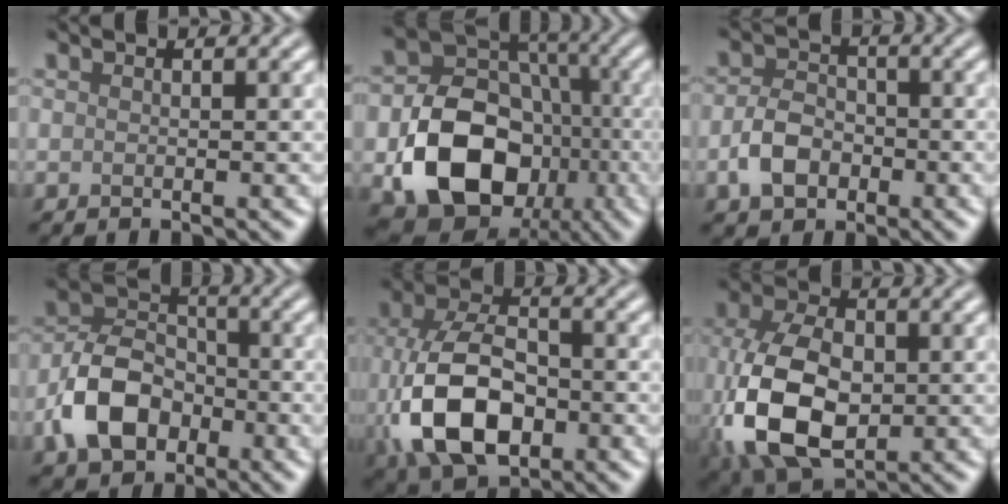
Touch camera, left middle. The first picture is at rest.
{"total": 12.6, "force": [-3.8, 9.5, 7.4], "torque": [-0.132, -0.013, -0.067]}
{"total": 3.6, "force": [-1.5, 2.7, 1.9], "torque": [-0.039, 0.006, -0.033]}
{"total": 7.0, "force": [-2.9, 5.0, 4.0], "torque": [-0.078, 0.009, -0.066]}
{"total": 10.5, "force": [-2.5, 6.5, 7.8], "torque": [-0.182, -0.010, -0.049]}
{"total": 11.8, "force": [-1.3, 7.7, 8.9], "torque": [-0.218, -0.015, -0.023]}